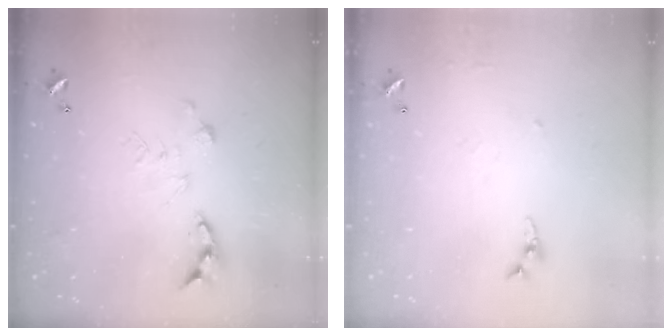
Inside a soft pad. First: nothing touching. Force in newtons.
{"total": 5.3, "press": 5.2, "slide": 0.6}